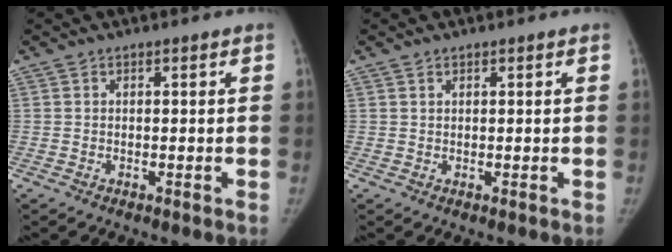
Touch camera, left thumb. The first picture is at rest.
{"total": 0.6, "force": [0.4, 0.4, 0.2], "torque": [-0.002, -0.002, 0.007]}